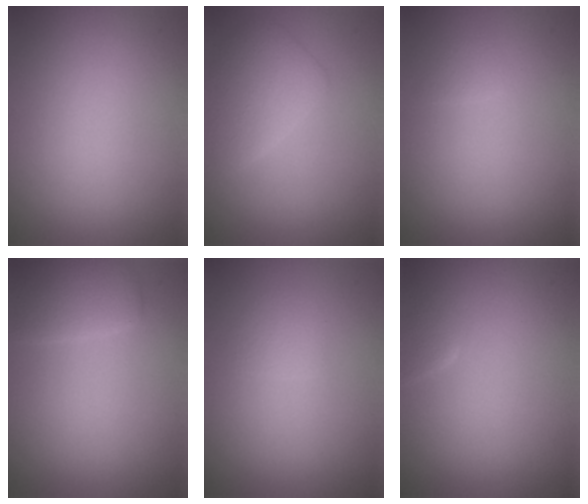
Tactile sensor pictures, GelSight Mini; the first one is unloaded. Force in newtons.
{"total": 2.8, "press": 2.8, "slide": 0.2}
{"total": 0.6, "press": 0.6, "slide": 0.1}
{"total": 2.4, "press": 2.4, "slide": 0.1}
{"total": 0.9, "press": 0.9, "slide": 0.1}
{"total": 1.0, "press": 1.0, "slide": 0.1}